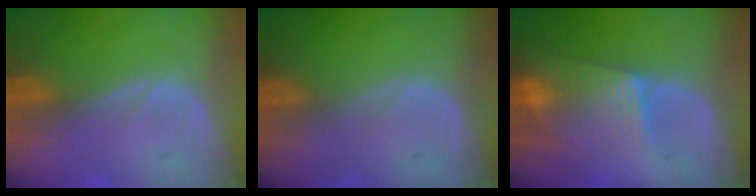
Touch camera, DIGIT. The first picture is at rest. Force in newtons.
{"total": 0.0}
{"total": 7.1, "press": 6.8, "slide": 1.9}